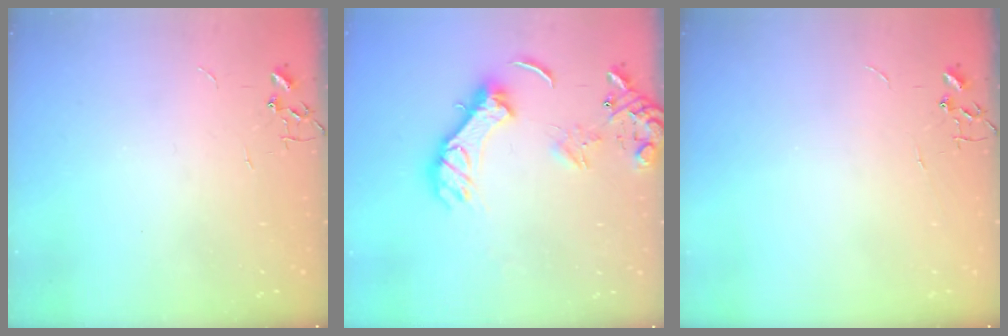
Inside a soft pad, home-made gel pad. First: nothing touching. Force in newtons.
{"total": 14.1, "press": 13.9, "slide": 2.0}
{"total": 0.0}